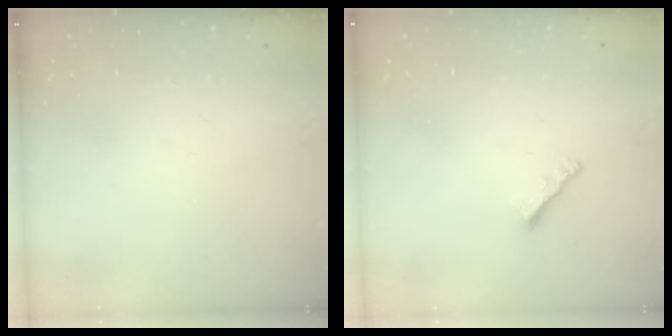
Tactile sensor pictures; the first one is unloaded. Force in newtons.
{"total": 2.0, "press": 2.0, "slide": 0.5}